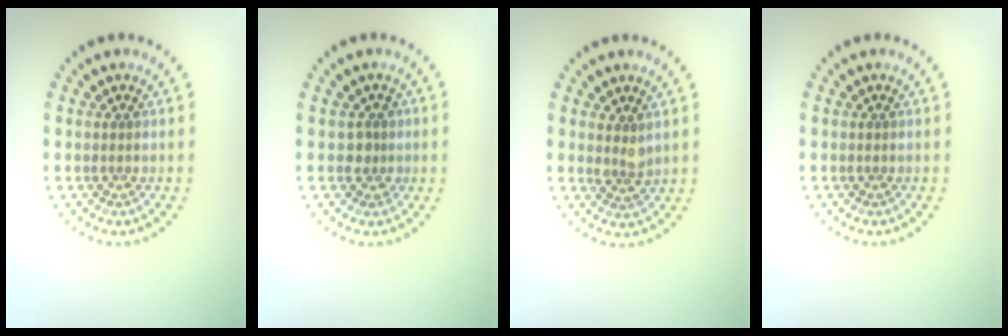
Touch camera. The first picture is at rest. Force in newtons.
{"total": 1.5, "press": 1.3, "slide": 0.8}
{"total": 1.8, "press": 1.5, "slide": 1.0}
{"total": 0.0}